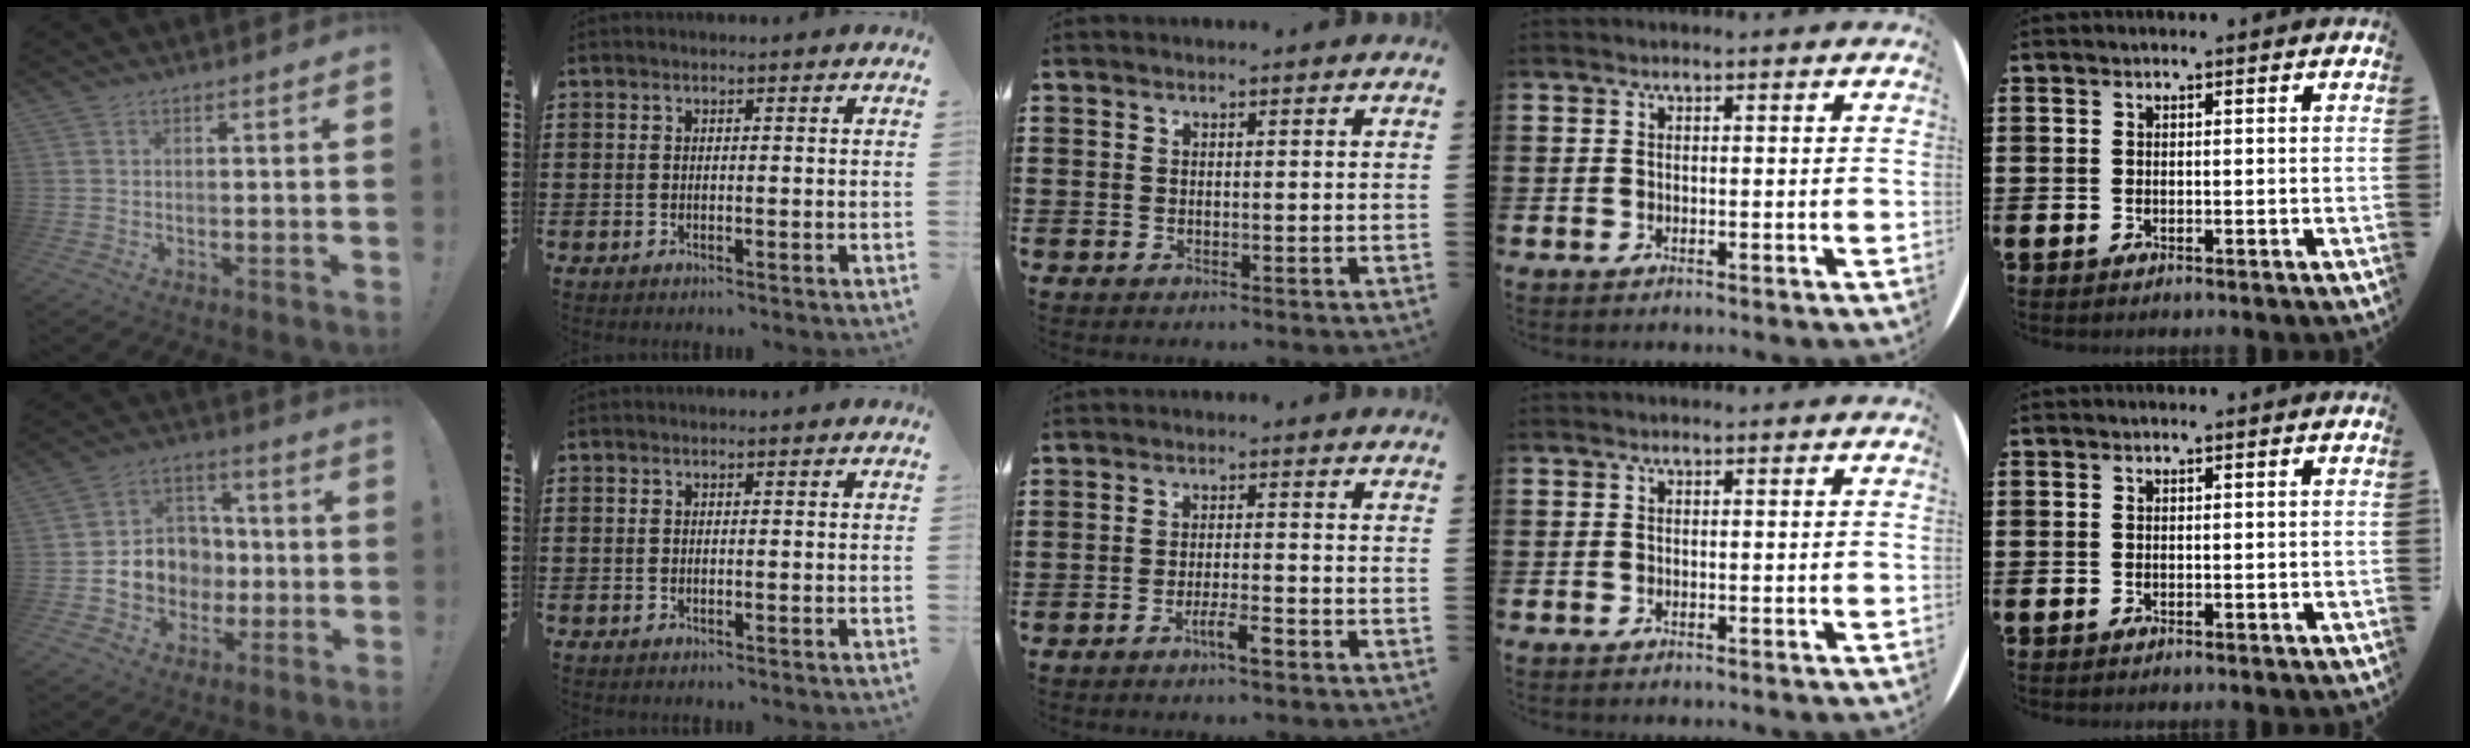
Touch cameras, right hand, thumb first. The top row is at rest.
{"thumb": {"total": 11.2, "force": [-2.6, 10.3, 3.7], "torque": [-0.047, 0.020, -0.034]}, "middle": {"total": 3.5, "force": [-2.3, 0.7, 2.6], "torque": [-0.048, 0.003, -0.044]}}